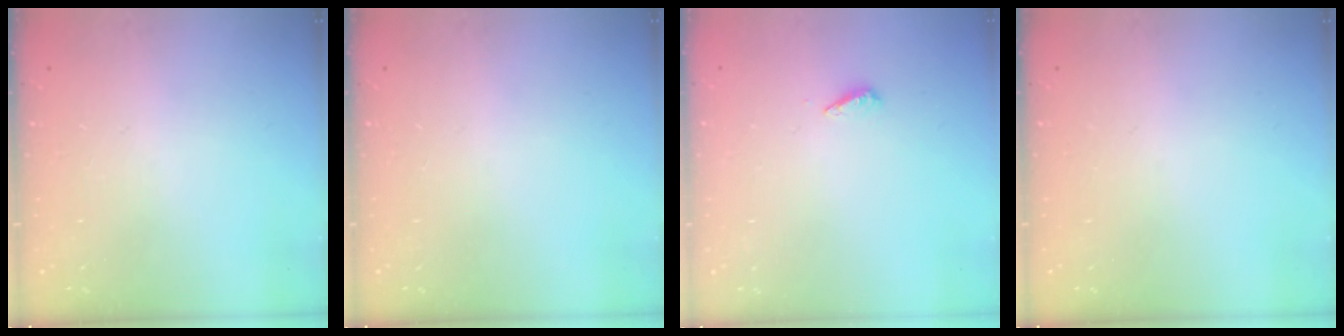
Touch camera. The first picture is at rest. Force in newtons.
{"total": 0.0}
{"total": 2.9, "press": 2.9, "slide": 0.3}
{"total": 0.0}